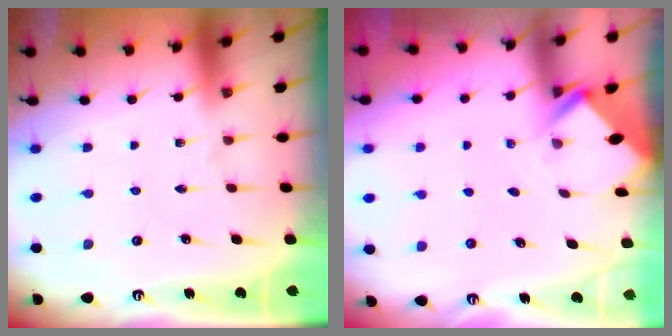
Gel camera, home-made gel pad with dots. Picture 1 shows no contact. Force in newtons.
{"total": 2.1, "press": 2.1, "slide": 0.1}